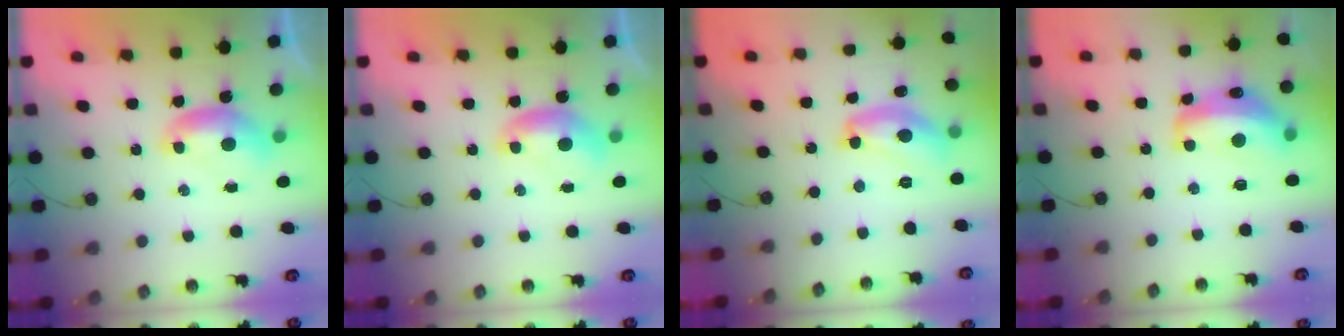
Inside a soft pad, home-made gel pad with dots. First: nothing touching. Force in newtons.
{"total": 0.0}
{"total": 10.4, "press": 10.4, "slide": 0.7}
{"total": 8.5, "press": 8.5, "slide": 1.2}